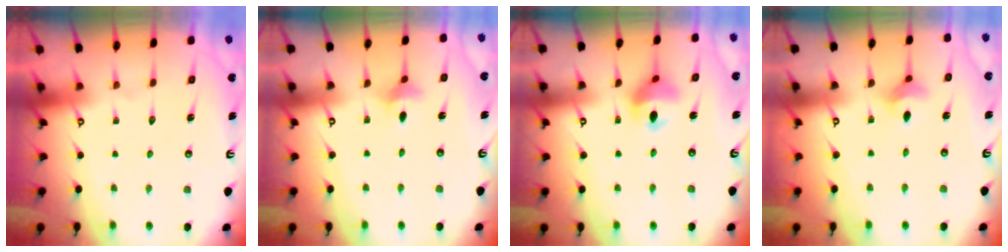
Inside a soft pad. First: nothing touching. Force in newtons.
{"total": 3.0, "press": 2.9, "slide": 0.6}
{"total": 8.7, "press": 8.6, "slide": 1.1}
{"total": 4.6, "press": 4.5, "slide": 0.8}